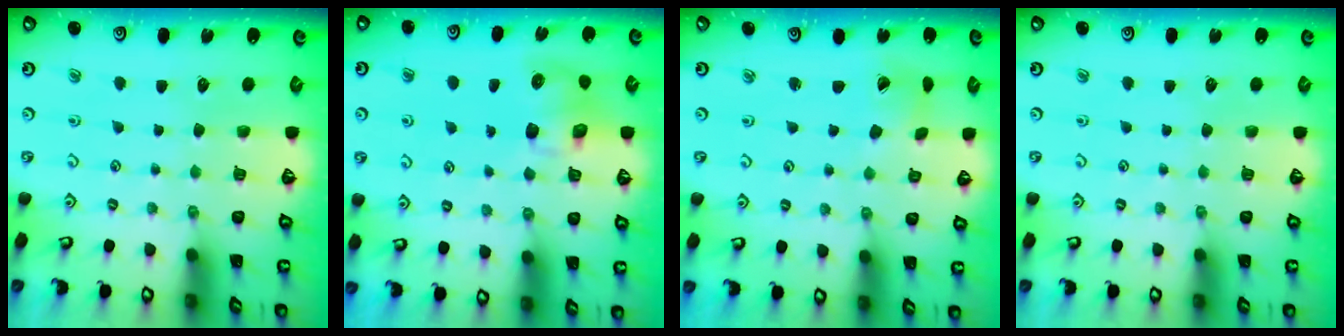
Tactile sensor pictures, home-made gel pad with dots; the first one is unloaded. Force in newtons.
{"total": 8.3, "press": 8.2, "slide": 0.9}
{"total": 2.7, "press": 2.7, "slide": 0.4}
{"total": 0.0}